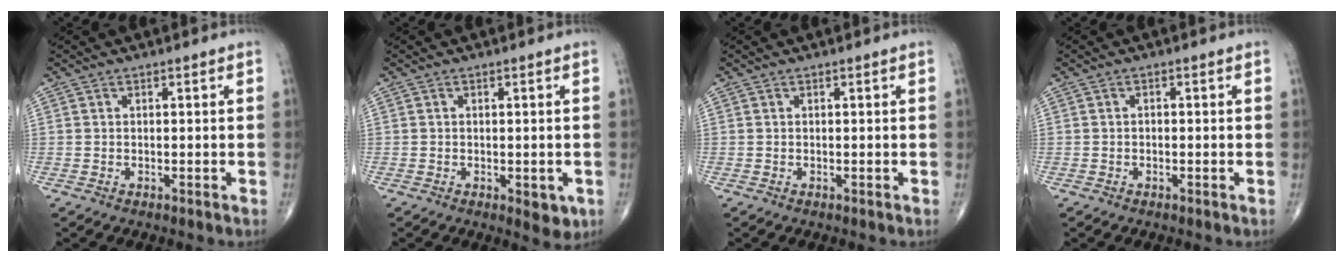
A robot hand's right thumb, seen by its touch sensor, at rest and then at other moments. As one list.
[{"total": 3.6, "force": [-1.1, 1.8, 2.9], "torque": [-0.021, -0.005, -0.010]}, {"total": 0.0}, {"total": 0.6, "force": [-0.2, 0.4, 0.4], "torque": [-0.006, 0.005, -0.005]}]